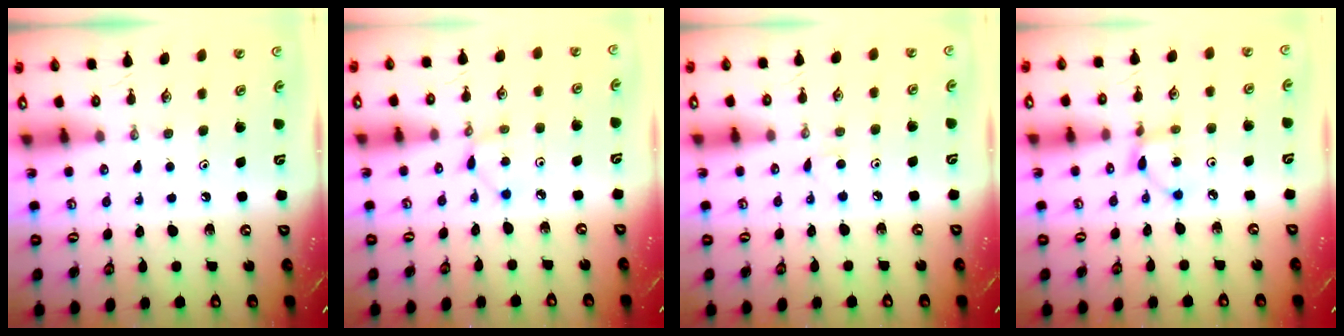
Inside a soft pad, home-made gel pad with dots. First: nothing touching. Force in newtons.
{"total": 2.2, "press": 2.2, "slide": 0.3}
{"total": 2.8, "press": 2.8, "slide": 0.3}
{"total": 2.2, "press": 2.2, "slide": 0.2}